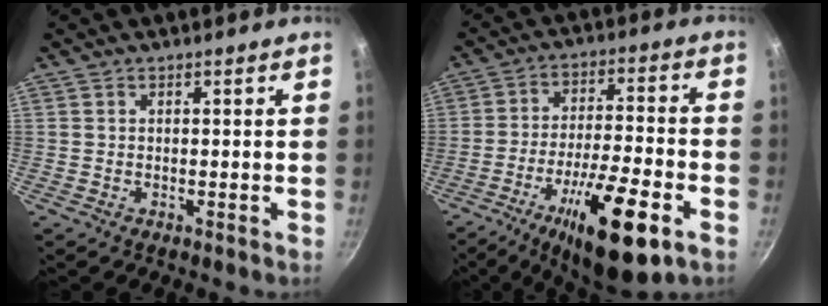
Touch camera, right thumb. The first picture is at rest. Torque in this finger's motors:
{"motor_torque": [2.70, 2.22, 1.32, -1.45, 0.48]}